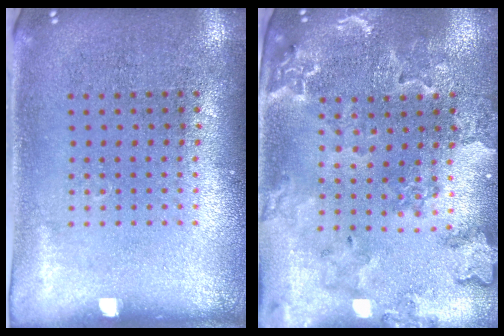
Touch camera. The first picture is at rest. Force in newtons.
{"total": 1.8, "press": 1.8, "slide": 0.2}